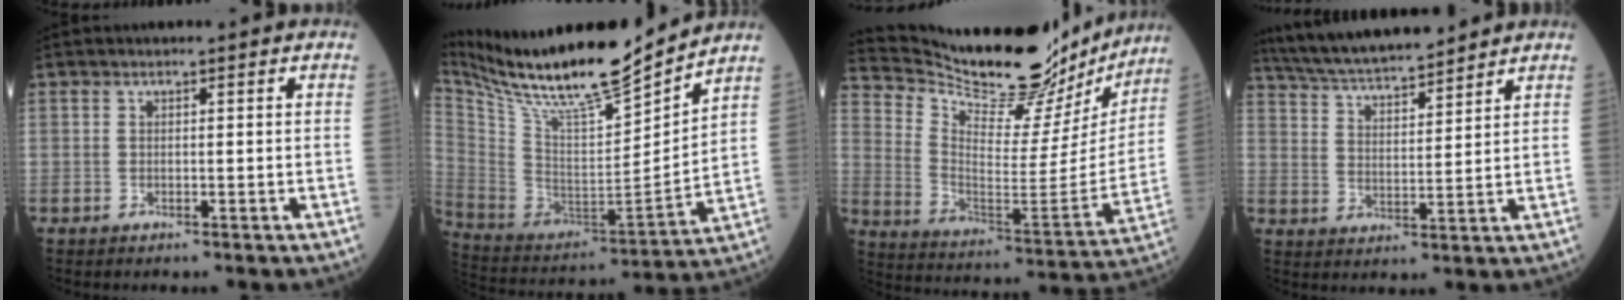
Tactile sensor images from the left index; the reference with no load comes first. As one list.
[{"total": 21.4, "force": [18.6, 1.5, 10.5], "torque": [-0.199, -0.021, 0.328]}, {"total": 25.6, "force": [23.6, 5.4, 8.5], "torque": [-0.145, -0.052, 0.340]}, {"total": 13.7, "force": [12.5, 1.6, 5.5], "torque": [-0.104, 0.020, 0.218]}]